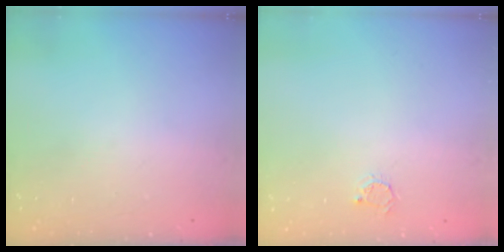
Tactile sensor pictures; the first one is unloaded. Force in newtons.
{"total": 2.3, "press": 2.3, "slide": 0.3}